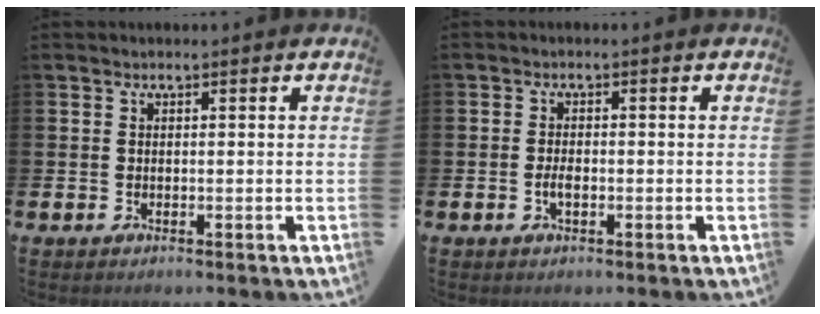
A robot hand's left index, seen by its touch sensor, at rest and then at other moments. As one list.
[{"total": 1.8, "force": [-0.4, 0.8, 1.6], "torque": [-0.021, -0.002, -0.010]}]